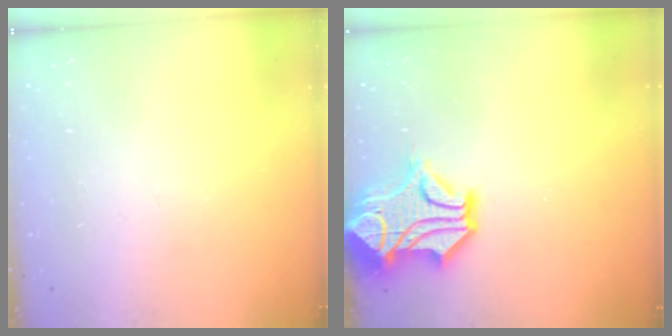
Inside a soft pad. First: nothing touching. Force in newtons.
{"total": 8.1, "press": 7.7, "slide": 2.5}